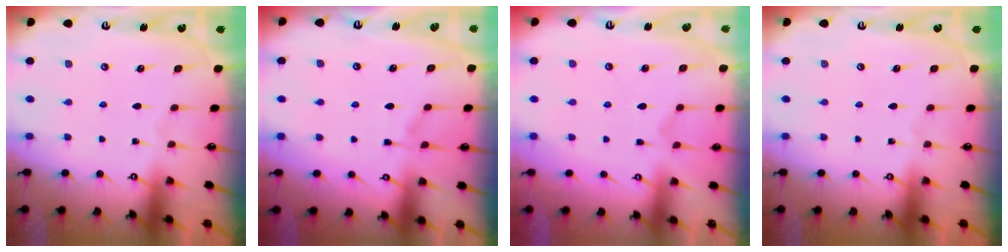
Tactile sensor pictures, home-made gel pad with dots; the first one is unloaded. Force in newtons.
{"total": 3.9, "press": 3.9, "slide": 0.6}
{"total": 3.6, "press": 3.4, "slide": 1.1}
{"total": 0.0}